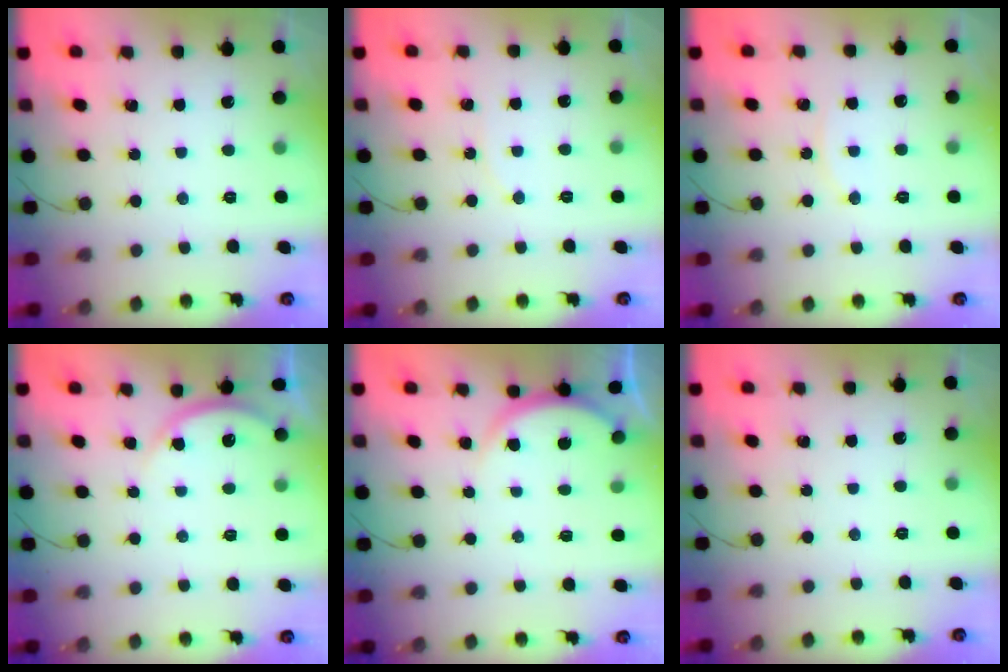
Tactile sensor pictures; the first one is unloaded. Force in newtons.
{"total": 3.7, "press": 3.6, "slide": 0.7}
{"total": 5.9, "press": 5.9, "slide": 0.2}
{"total": 3.0, "press": 2.9, "slide": 0.4}
{"total": 5.2, "press": 5.1, "slide": 0.5}
{"total": 0.0}